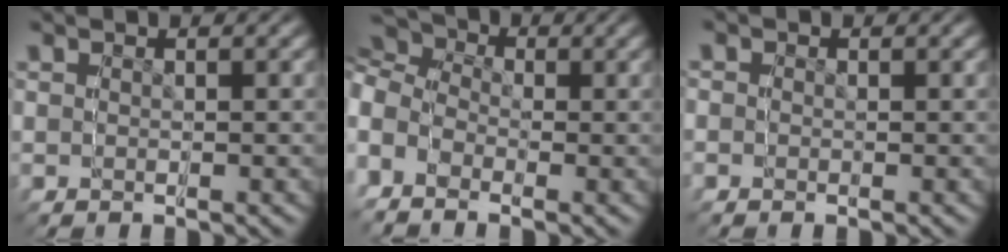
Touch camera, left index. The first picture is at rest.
{"total": 8.9, "force": [0.5, 6.1, 6.5], "torque": [-0.092, 0.017, -0.001]}
{"total": 0.7, "force": [-0.5, 0.4, -0.3], "torque": [0.006, -0.009, -0.006]}